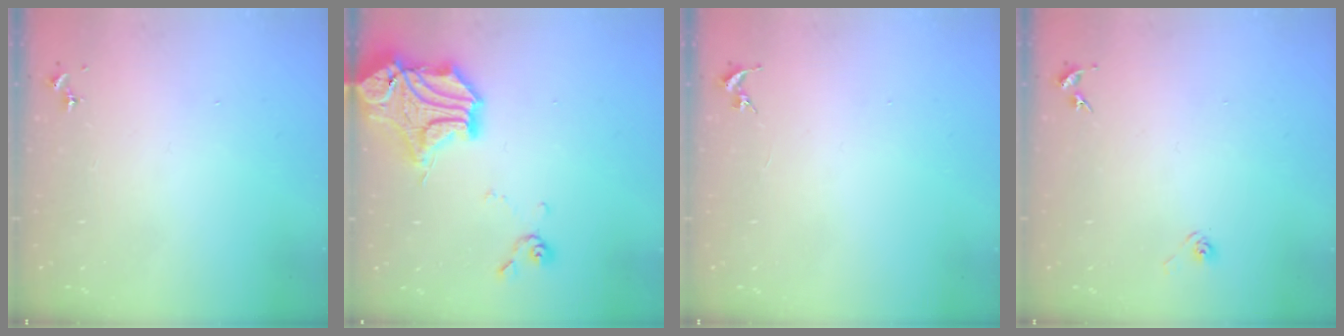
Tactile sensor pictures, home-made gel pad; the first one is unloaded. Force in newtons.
{"total": 20.2, "press": 20.0, "slide": 2.5}
{"total": 0.0}
{"total": 2.9, "press": 2.6, "slide": 1.4}